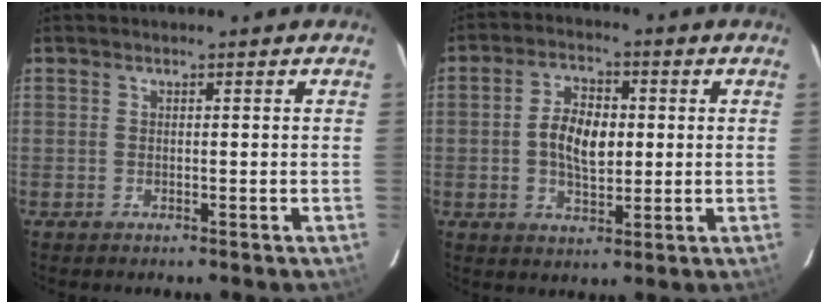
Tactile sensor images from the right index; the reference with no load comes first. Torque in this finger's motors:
{"motor_torque": [0.39, 0.14, 0.22, 0.09]}